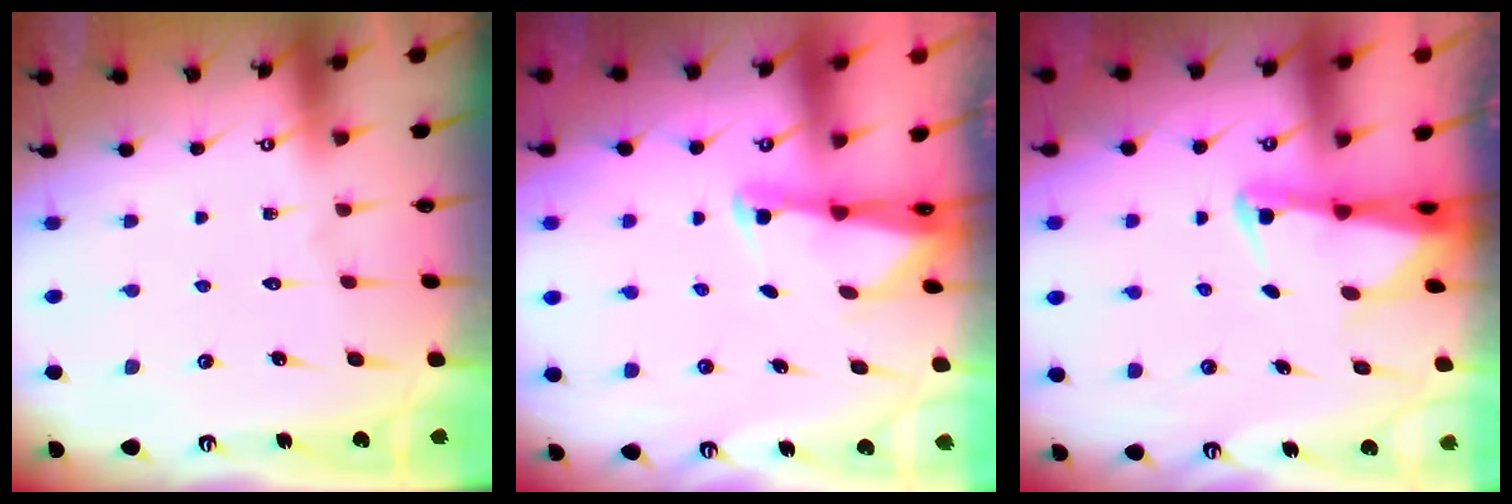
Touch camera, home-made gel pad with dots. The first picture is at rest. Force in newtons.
{"total": 1.8, "press": 1.8, "slide": 0.3}
{"total": 2.6, "press": 2.5, "slide": 0.5}